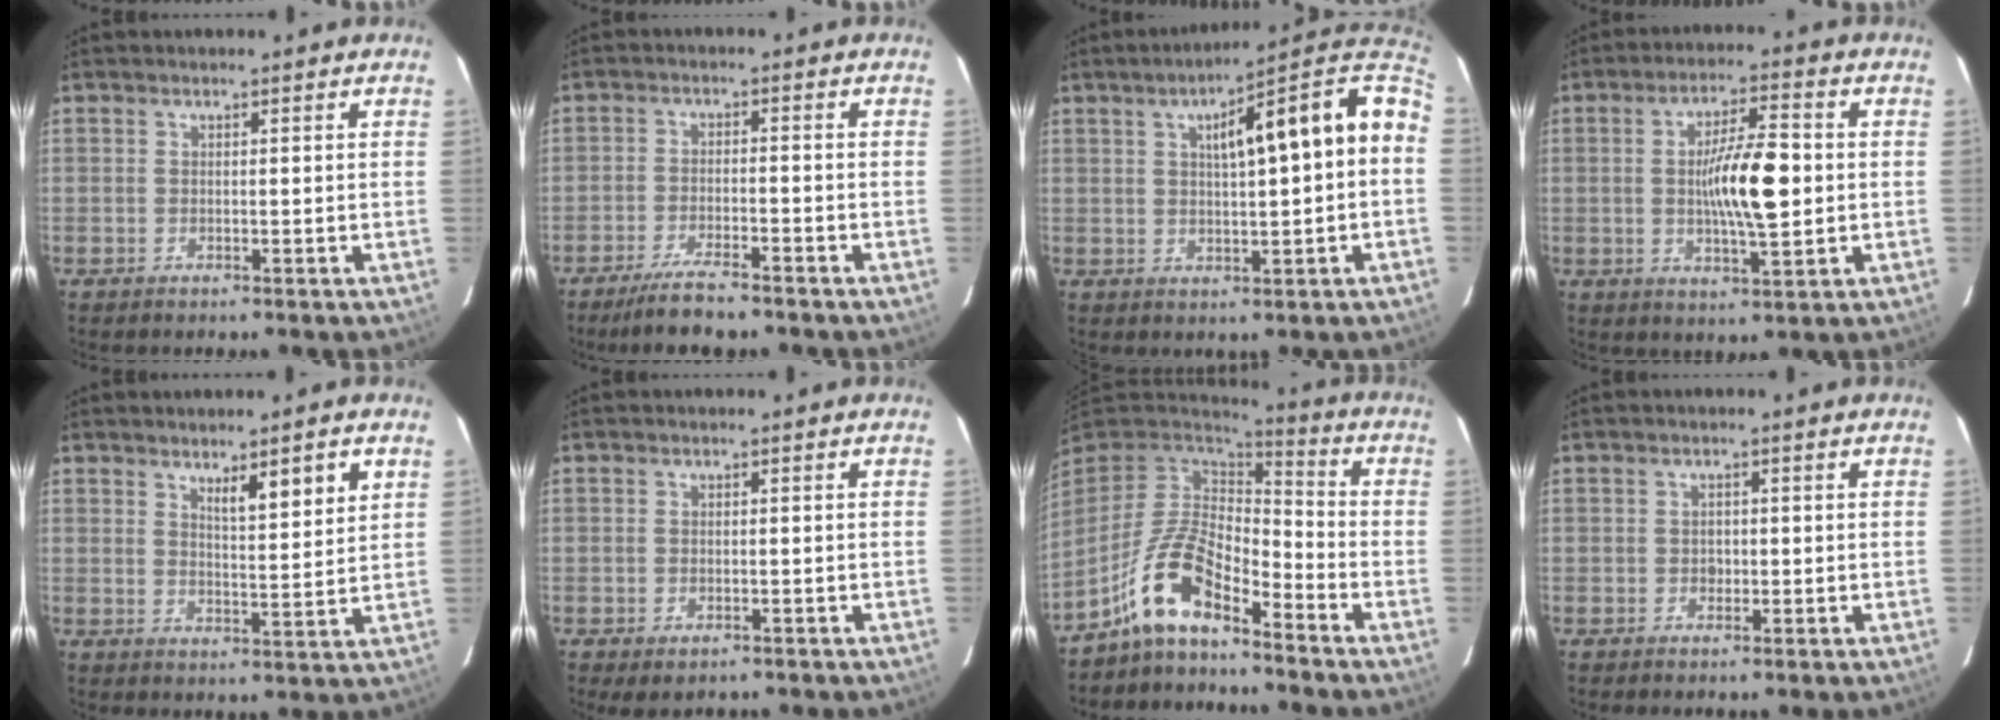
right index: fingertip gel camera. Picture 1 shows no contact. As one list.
[{"total": 7.5, "force": [-6.2, 0.4, 4.1], "torque": [-0.070, -0.020, -0.106]}, {"total": 16.3, "force": [3.0, 2.1, 15.8], "torque": [-0.226, 0.040, 0.037]}, {"total": 10.2, "force": [-0.1, 1.8, 10.0], "torque": [-0.174, 0.005, -0.002]}, {"total": 6.1, "force": [3.5, 0.5, 4.9], "torque": [-0.077, -0.006, 0.056]}, {"total": 2.7, "force": [-1.7, 1.4, 1.6], "torque": [-0.026, -0.005, -0.017]}, {"total": 10.9, "force": [-7.4, 3.6, 7.1], "torque": [-0.157, 0.025, -0.144]}, {"total": 1.2, "force": [-0.3, 1.0, 0.7], "torque": [-0.011, 0.003, -0.003]}]